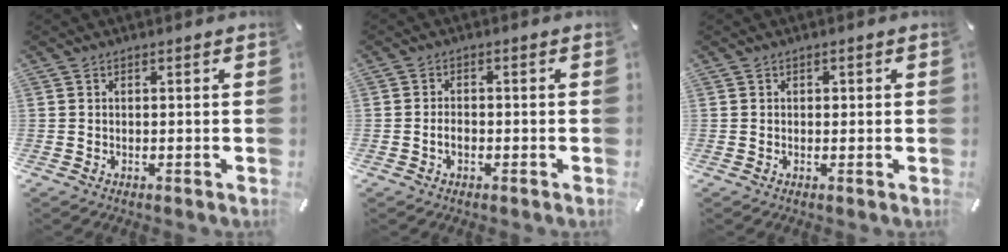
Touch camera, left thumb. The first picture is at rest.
{"total": 2.3, "force": [-0.9, 1.3, 1.7], "torque": [-0.033, 0.006, -0.016]}
{"total": 0.6, "force": [0.1, 0.5, 0.2], "torque": [-0.004, 0.003, 0.000]}